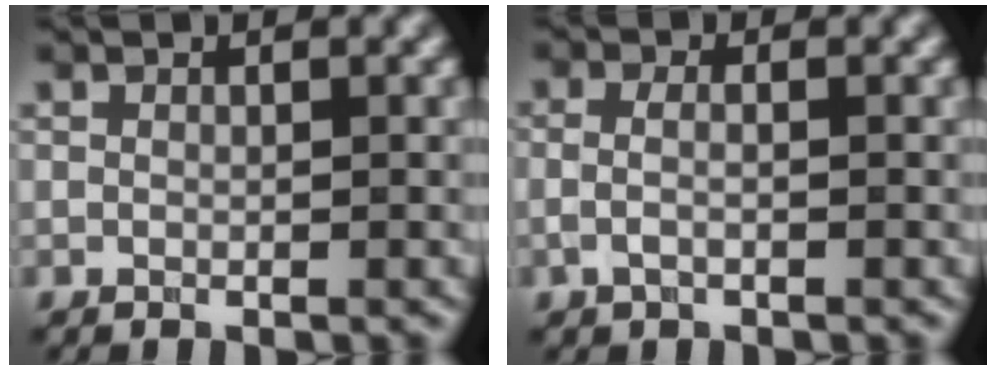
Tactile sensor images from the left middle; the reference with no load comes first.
{"total": 1.4, "force": [-0.4, 0.6, 1.2], "torque": [-0.031, -0.004, -0.013]}